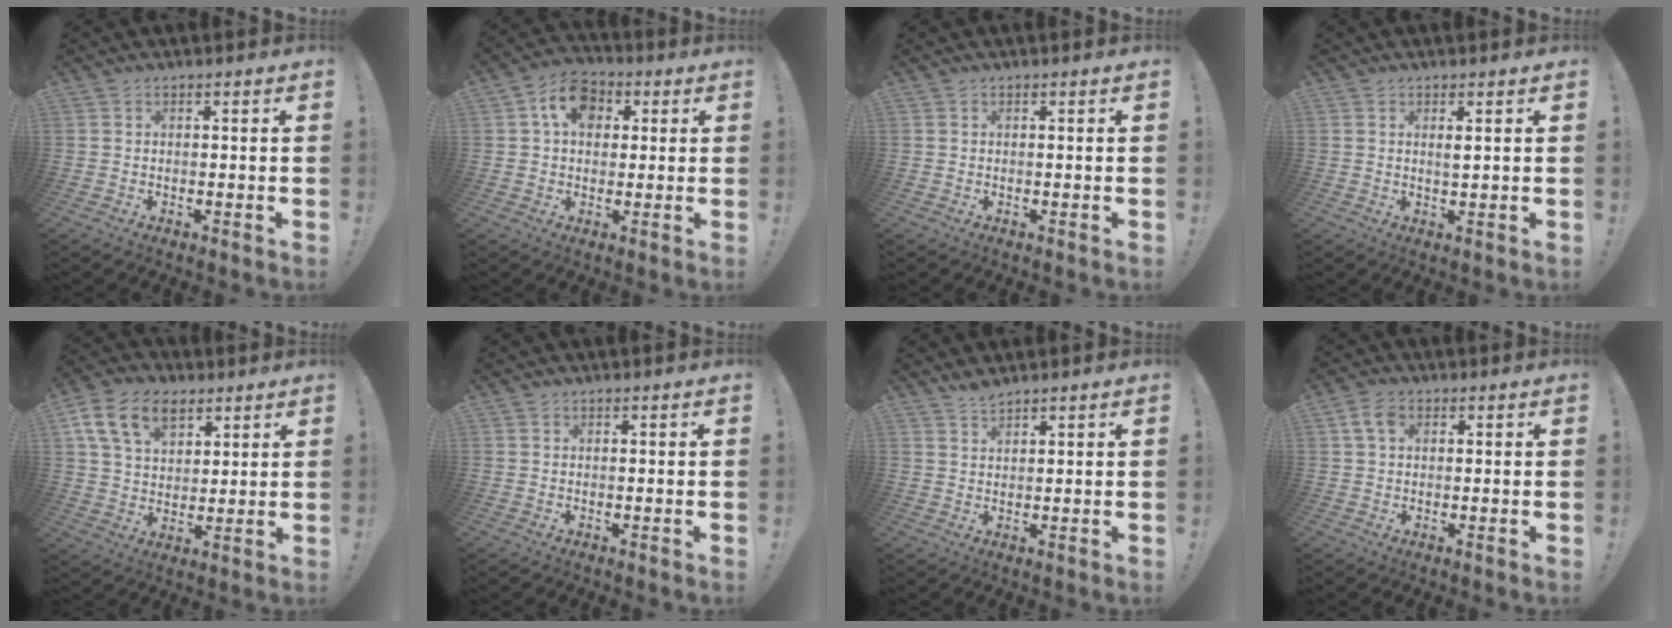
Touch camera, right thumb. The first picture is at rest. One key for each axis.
{"total": 10.5, "fx": 3.7, "fy": 7.6, "fz": 6.2, "tx": -0.096, "ty": 0.000, "tz": 0.068}
{"total": 0.0}
{"total": 1.6, "fx": 0.6, "fy": 0.2, "fz": 1.5, "tx": -0.021, "ty": -0.005, "tz": 0.007}
{"total": 15.1, "fx": 7.5, "fy": 9.8, "fz": 8.6, "tx": -0.138, "ty": -0.022, "tz": 0.142}
{"total": 0.0}
{"total": 2.4, "fx": 2.2, "fy": 0.5, "fz": 0.7, "tx": -0.013, "ty": -0.014, "tz": 0.041}
{"total": 5.0, "fx": 1.6, "fy": 3.1, "fz": 3.6, "tx": -0.067, "ty": 0.009, "tz": 0.033}